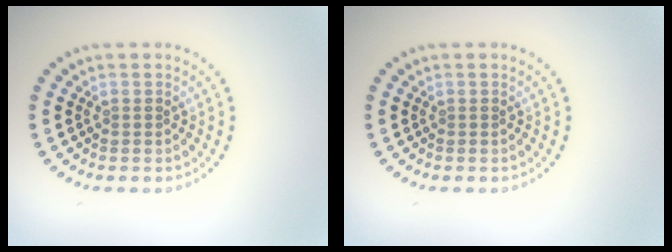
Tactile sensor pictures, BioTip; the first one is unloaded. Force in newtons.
{"total": 0.0}